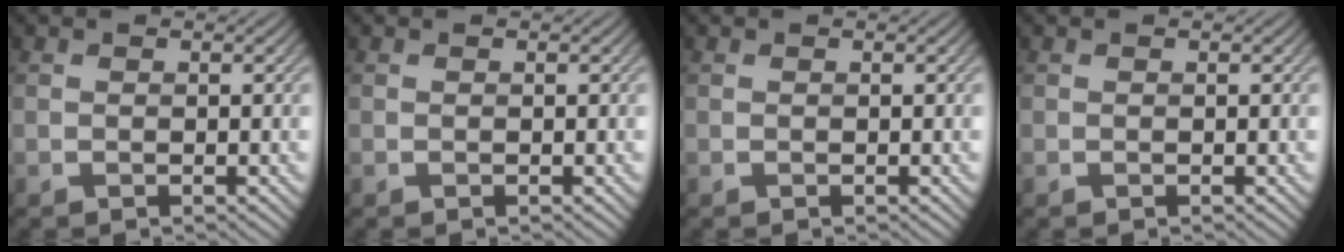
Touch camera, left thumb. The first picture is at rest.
{"total": 0.0}
{"total": 0.0}
{"total": 0.0}